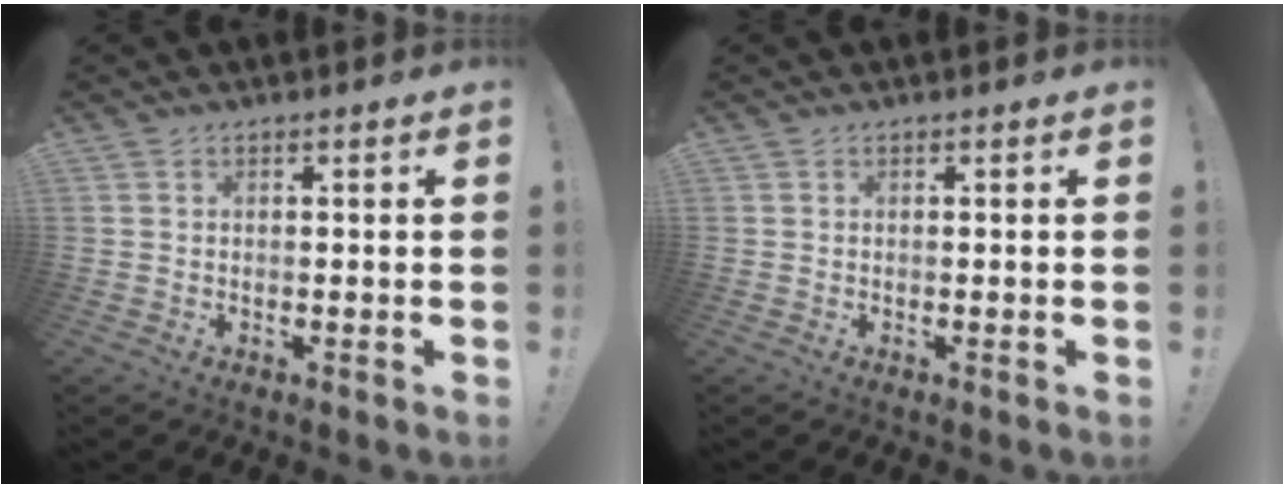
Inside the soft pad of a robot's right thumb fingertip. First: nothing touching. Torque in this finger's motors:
{"motor_torque": [0.00, 0.00, 0.00, 0.00, 0.00]}